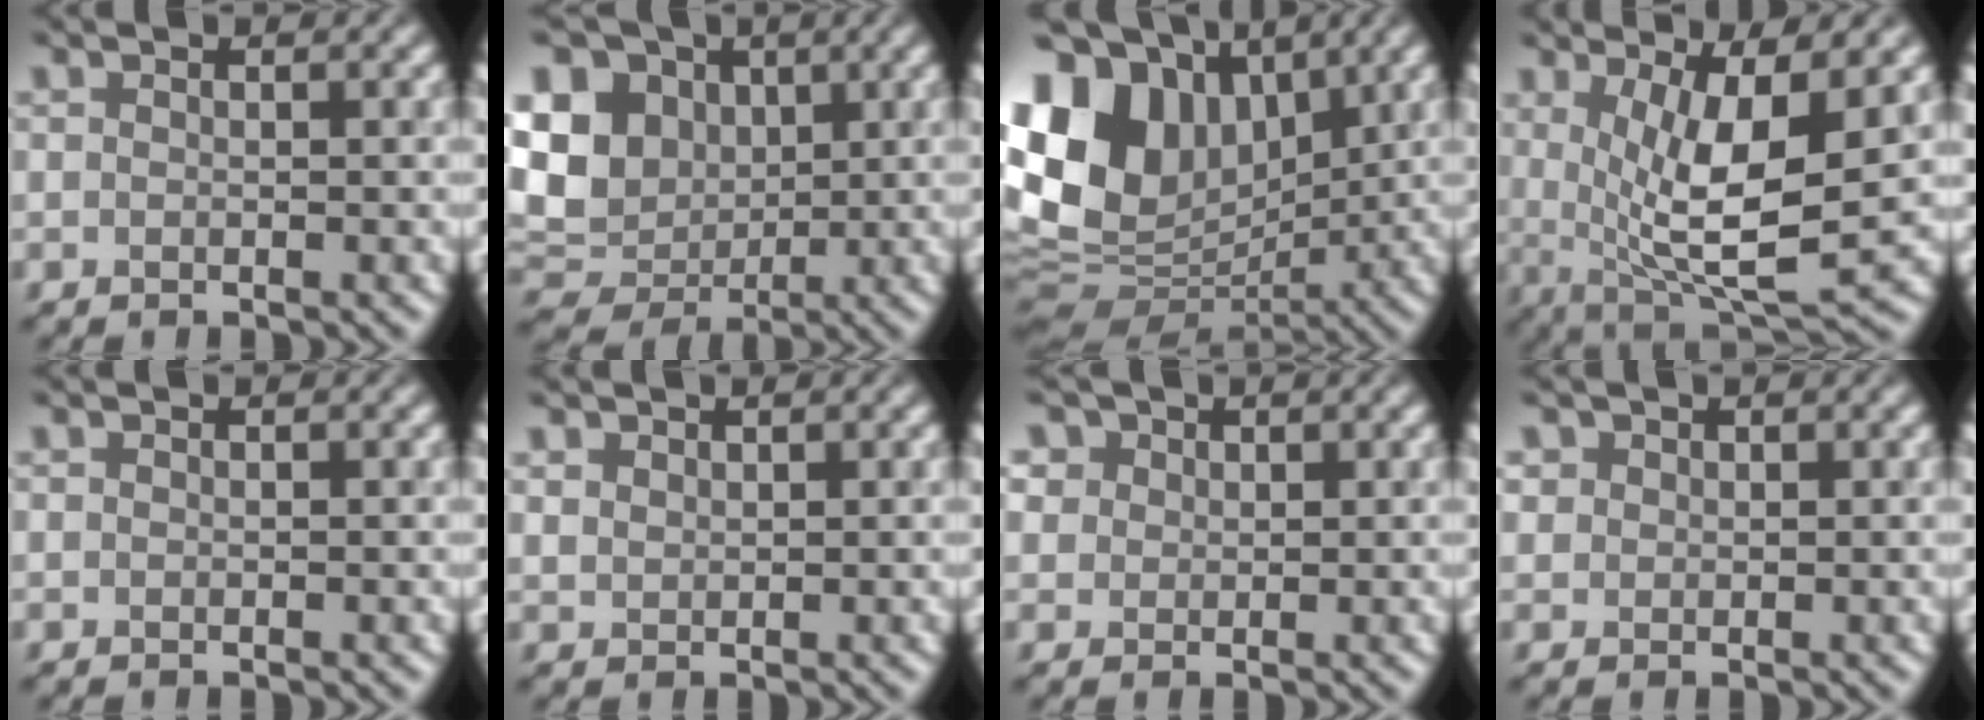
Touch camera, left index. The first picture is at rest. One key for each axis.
{"total": 10.4, "fx": 2.4, "fy": 8.5, "fz": 5.5, "tx": -0.123, "ty": 0.021, "tz": 0.025}
{"total": 13.0, "fx": 4.0, "fy": 9.4, "fz": 8.1, "tx": -0.187, "ty": 0.014, "tz": 0.067}
{"total": 7.9, "fx": 1.2, "fy": 2.2, "fz": 7.5, "tx": -0.131, "ty": -0.015, "tz": 0.030}
{"total": 0.0}
{"total": 0.9, "fx": 0.7, "fy": 0.5, "fz": 0.1, "tx": -0.002, "ty": -0.001, "tz": 0.017}
{"total": 4.1, "fx": 2.3, "fy": 3.1, "fz": 1.4, "tx": -0.032, "ty": 0.012, "tz": 0.032}
{"total": 1.2, "fx": 0.7, "fy": 1.0, "fz": 0.1, "tx": 0.004, "ty": 0.004, "tz": 0.009}